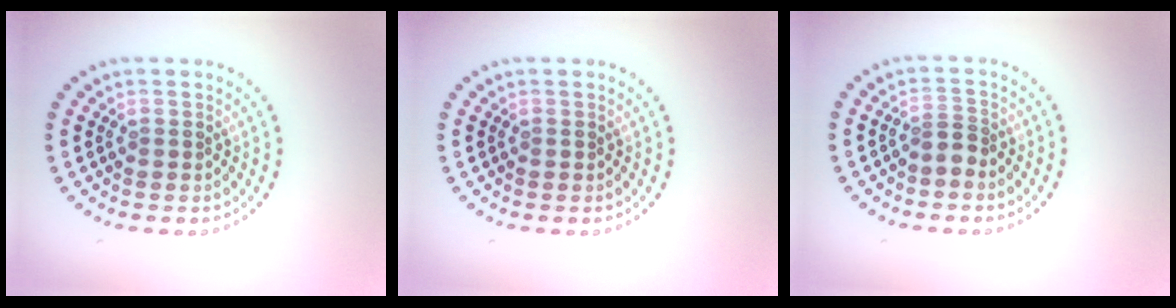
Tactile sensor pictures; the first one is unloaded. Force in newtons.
{"total": 0.0}
{"total": 1.3, "press": 0.9, "slide": 1.0}